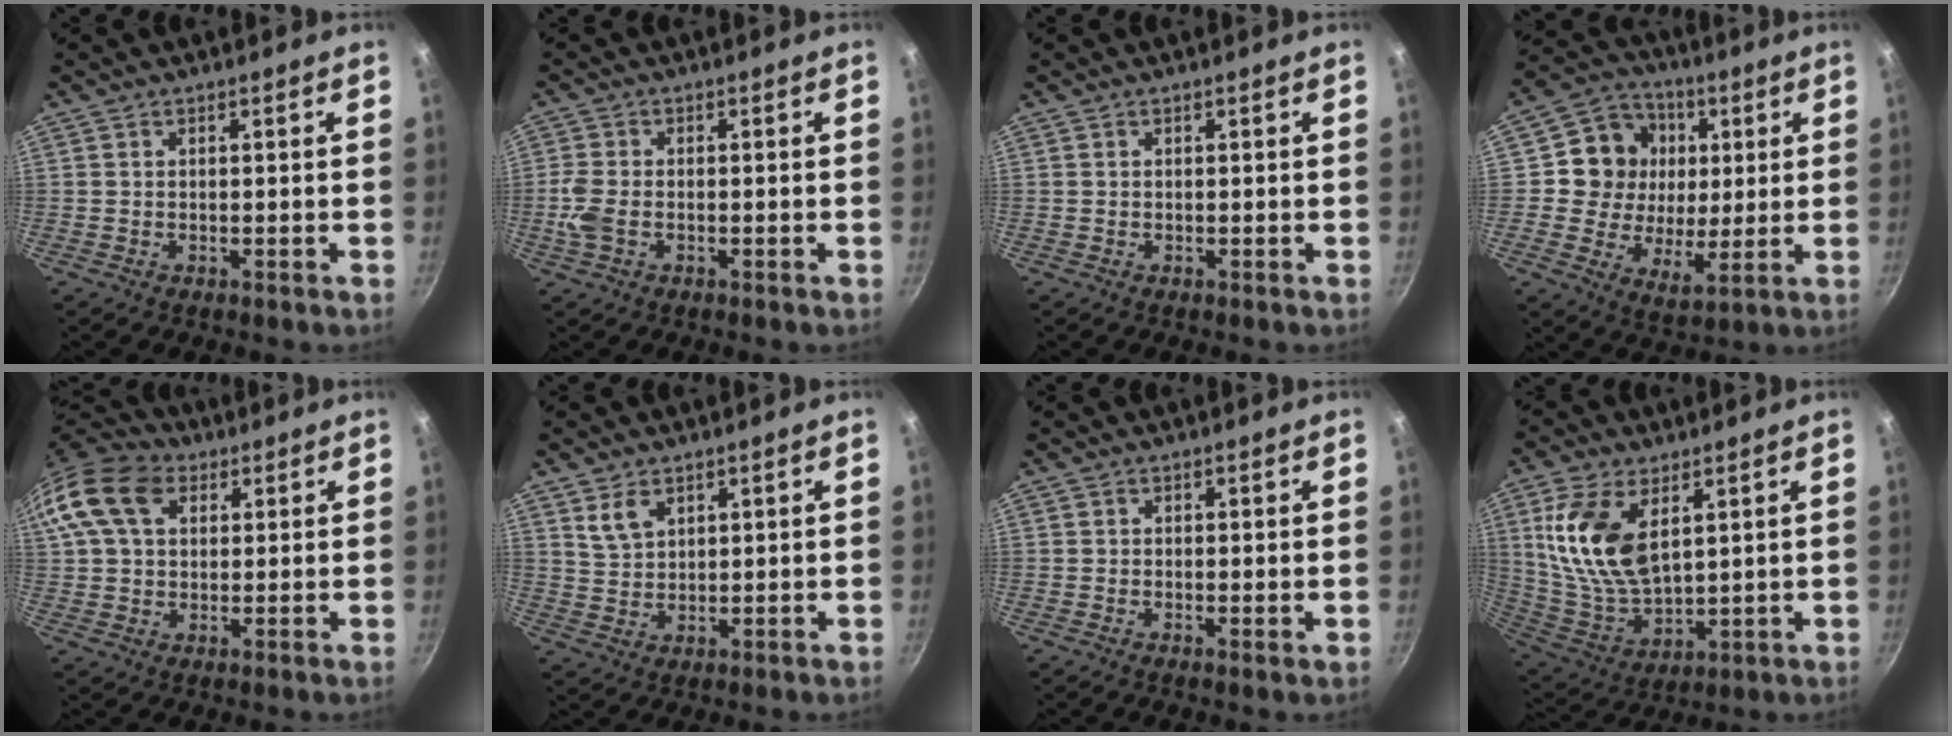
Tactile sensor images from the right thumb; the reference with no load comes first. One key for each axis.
{"total": 4.6, "fx": -1.0, "fy": 2.8, "fz": 3.5, "tx": -0.084, "ty": 0.002, "tz": -0.025}
{"total": 0.0}
{"total": 13.7, "fx": 2.9, "fy": 11.8, "fz": 6.2, "tx": -0.070, "ty": -0.010, "tz": 0.037}
{"total": 14.9, "fx": 5.1, "fy": 10.4, "fz": 9.2, "tx": -0.170, "ty": 0.020, "tz": 0.080}
{"total": 4.7, "fx": 2.6, "fy": 2.9, "fz": 2.6, "tx": -0.037, "ty": -0.011, "tz": 0.056}
{"total": 0.7, "fx": 0.1, "fy": 0.1, "fz": 0.6, "tx": -0.010, "ty": -0.010, "tz": -0.004}
{"total": 16.1, "fx": 5.4, "fy": 8.8, "fz": 12.3, "tx": -0.236, "ty": -0.030, "tz": 0.117}